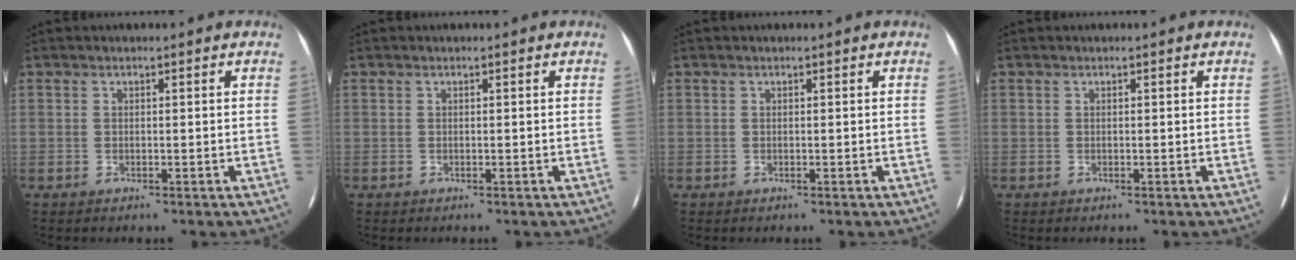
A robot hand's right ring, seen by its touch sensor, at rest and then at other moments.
{"total": 0.0}
{"total": 0.0}
{"total": 0.0}